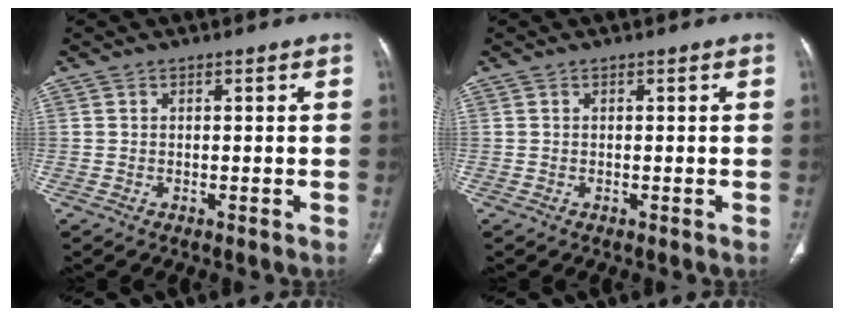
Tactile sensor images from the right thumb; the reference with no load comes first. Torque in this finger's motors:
{"motor_torque": [-0.02, 0.02, -0.17, 0.07, 0.02]}